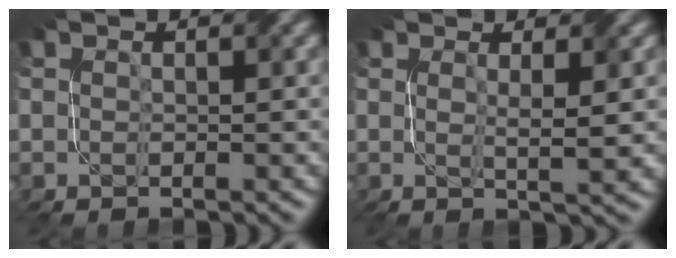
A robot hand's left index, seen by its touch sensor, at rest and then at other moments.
{"total": 2.8, "force": [0.6, 0.4, 2.8], "torque": [-0.043, -0.004, 0.009]}